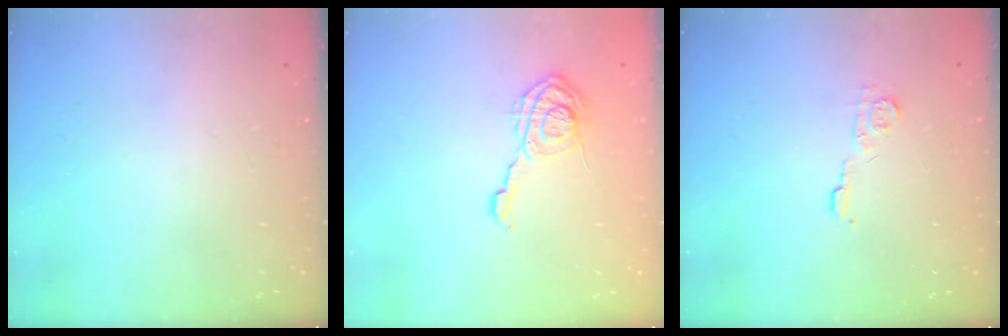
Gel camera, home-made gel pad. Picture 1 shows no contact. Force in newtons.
{"total": 10.3, "press": 10.3, "slide": 0.3}
{"total": 7.0, "press": 7.0, "slide": 0.6}